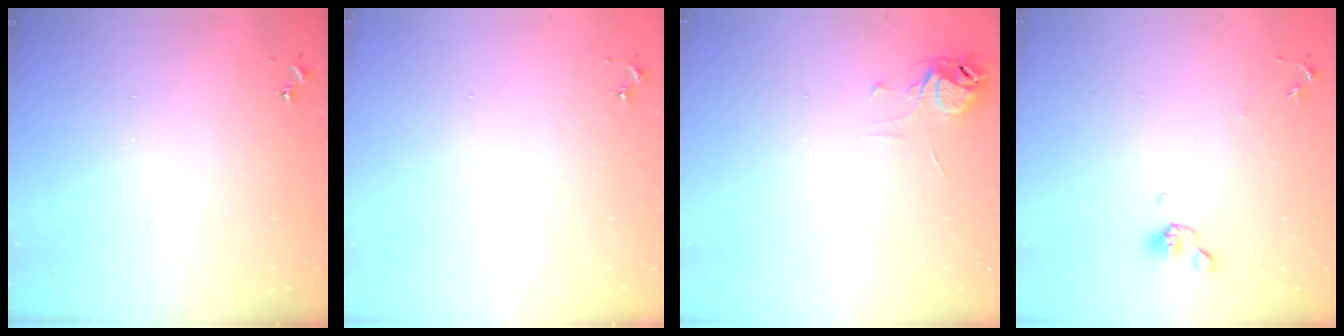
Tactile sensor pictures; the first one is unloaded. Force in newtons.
{"total": 0.0}
{"total": 6.4, "press": 6.4, "slide": 0.5}
{"total": 7.1, "press": 6.8, "slide": 1.8}